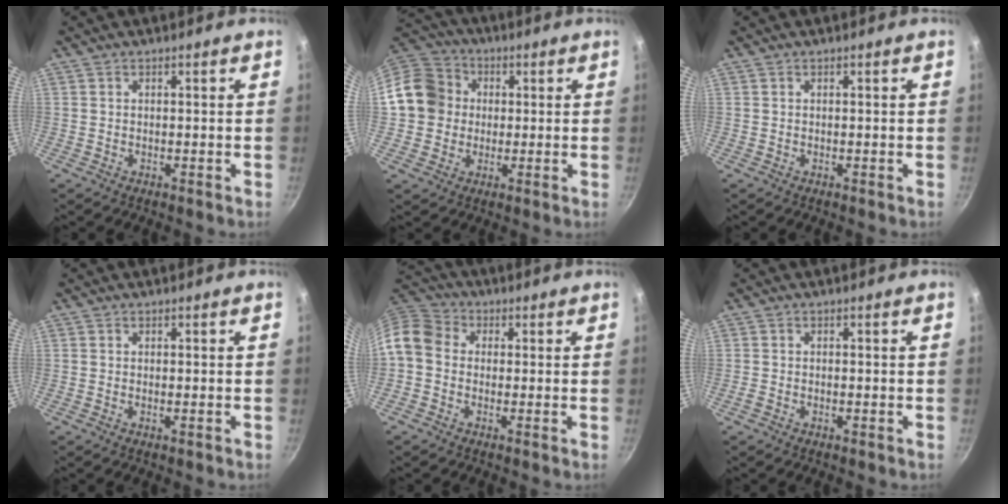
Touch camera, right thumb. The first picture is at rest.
{"total": 13.1, "force": [0.7, 12.0, 5.4], "torque": [-0.080, 0.034, 0.000]}
{"total": 0.0}
{"total": 0.6, "force": [-0.2, 0.1, 0.6], "torque": [-0.012, 0.000, -0.005]}
{"total": 7.8, "force": [-0.5, 6.4, 4.5], "torque": [-0.077, 0.027, -0.032]}
{"total": 0.9, "force": [-0.5, 0.4, 0.7], "torque": [-0.024, 0.006, -0.013]}